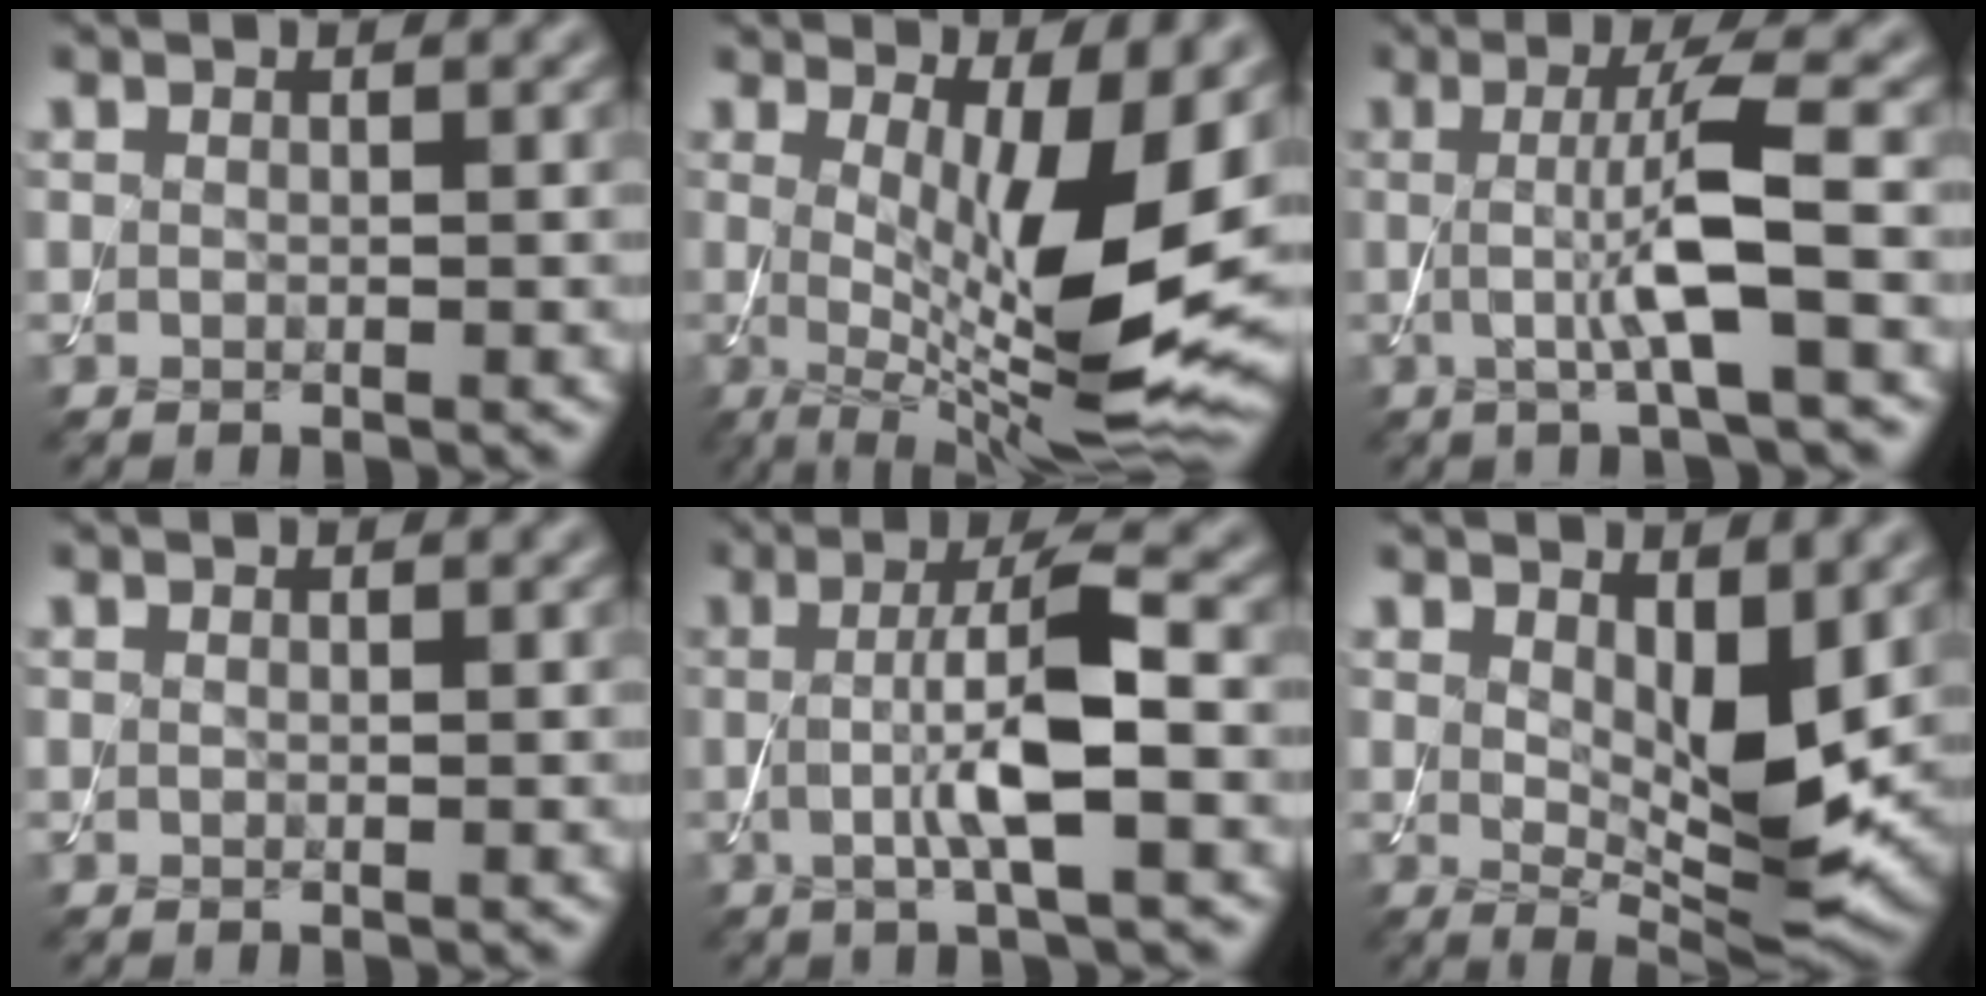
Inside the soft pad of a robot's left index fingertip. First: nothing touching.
{"total": 12.4, "force": [0.7, 3.5, 11.9], "torque": [-0.178, -0.024, 0.017]}
{"total": 5.3, "force": [-0.1, 0.8, 5.3], "torque": [-0.097, -0.003, -0.005]}
{"total": 0.0}
{"total": 5.8, "force": [-0.2, 1.0, 5.7], "torque": [-0.110, 0.002, -0.007]}
{"total": 6.2, "force": [1.3, 2.6, 5.4], "torque": [-0.090, -0.017, 0.029]}